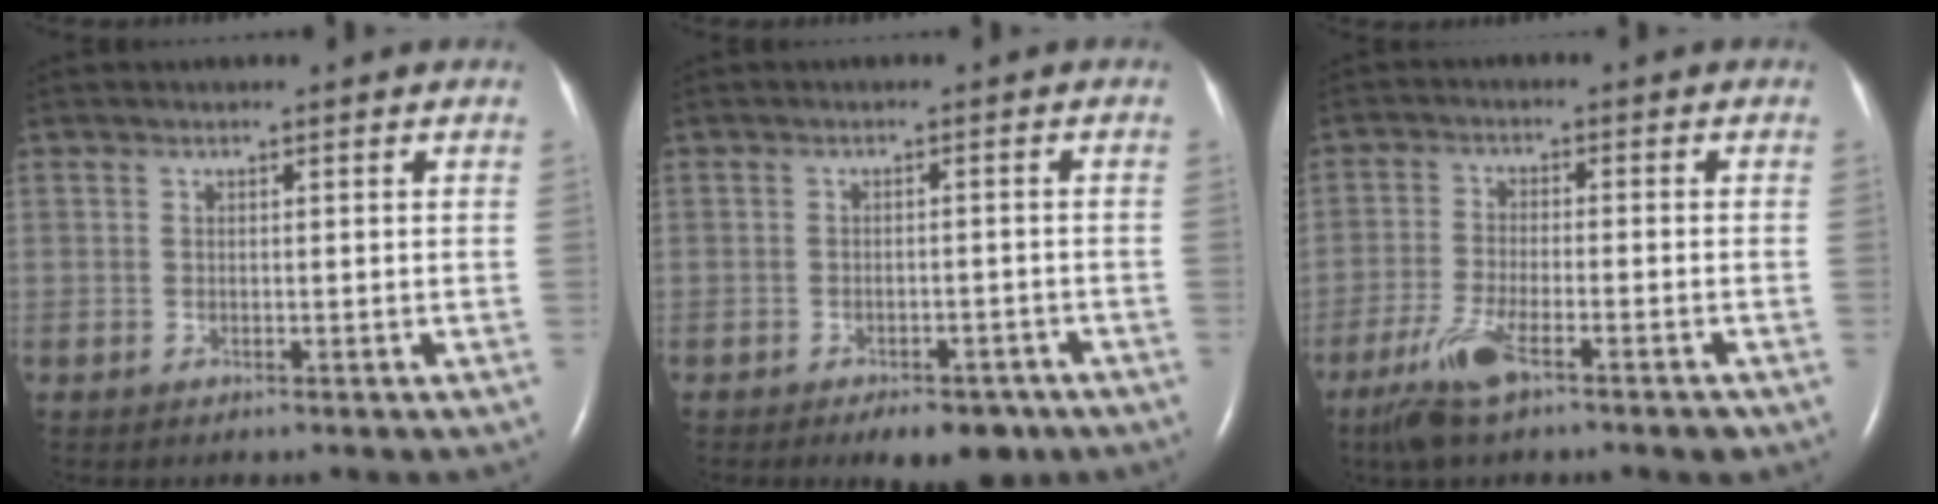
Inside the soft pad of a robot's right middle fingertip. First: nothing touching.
{"total": 6.5, "force": [-4.7, 3.0, 3.3], "torque": [-0.036, 0.005, -0.060]}
{"total": 8.0, "force": [-5.2, 1.2, 5.9], "torque": [-0.124, -0.018, -0.095]}